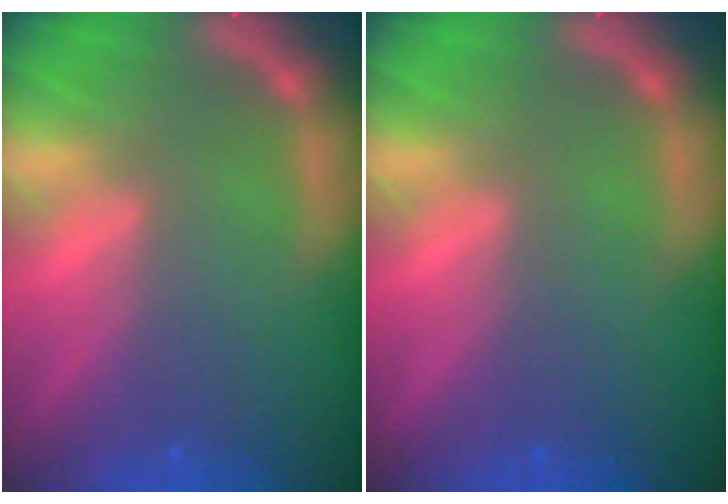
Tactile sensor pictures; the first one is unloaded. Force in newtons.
{"total": 0.0}